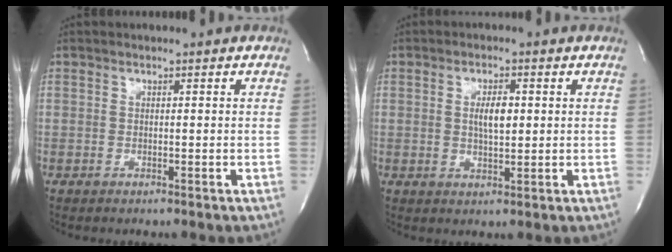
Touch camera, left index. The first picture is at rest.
{"total": 3.7, "force": [0.4, 1.3, 3.5], "torque": [-0.062, -0.002, 0.007]}